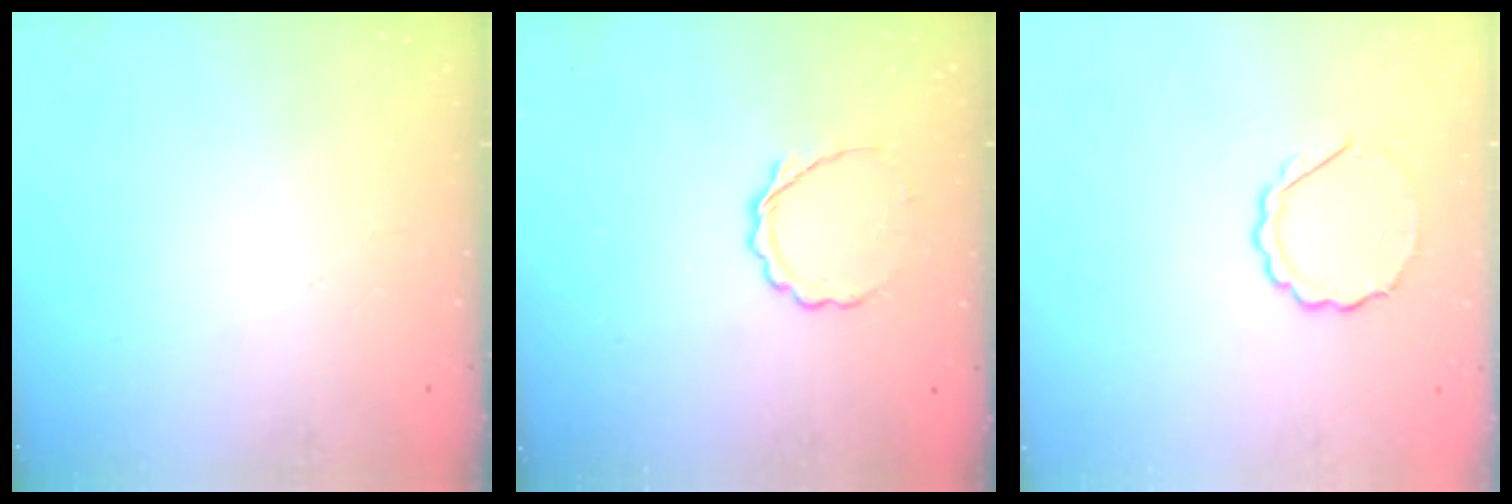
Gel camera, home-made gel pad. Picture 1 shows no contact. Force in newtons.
{"total": 5.3, "press": 5.2, "slide": 1.3}
{"total": 5.4, "press": 5.2, "slide": 1.3}